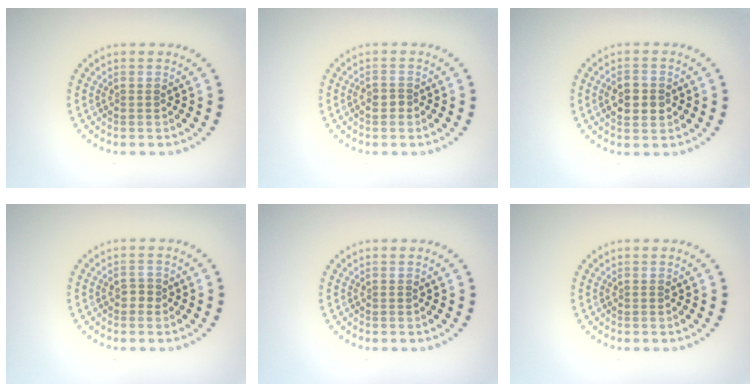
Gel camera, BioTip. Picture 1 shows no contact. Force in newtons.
{"total": 1.3, "press": 1.2, "slide": 0.6}
{"total": 2.9, "press": 2.9, "slide": 0.1}
{"total": 1.0, "press": 0.9, "slide": 0.4}
{"total": 0.0}
{"total": 0.0}